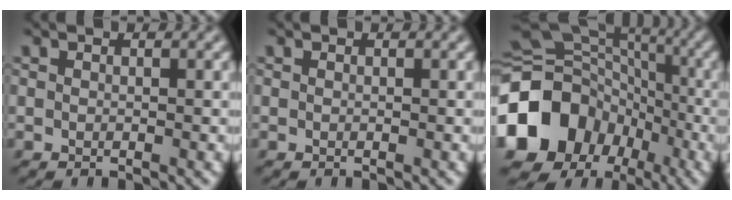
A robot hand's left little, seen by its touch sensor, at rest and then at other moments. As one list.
[{"total": 0.0}, {"total": 16.0, "force": [-5.1, 13.3, 7.1], "torque": [-0.179, 0.015, -0.118]}]